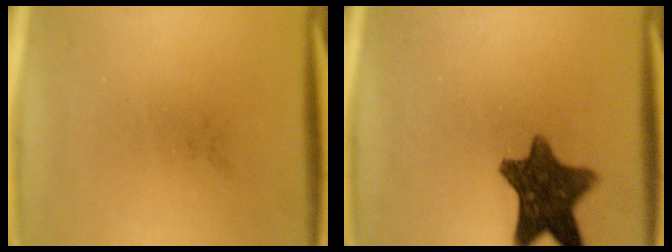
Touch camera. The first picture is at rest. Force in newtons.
{"total": 11.0}